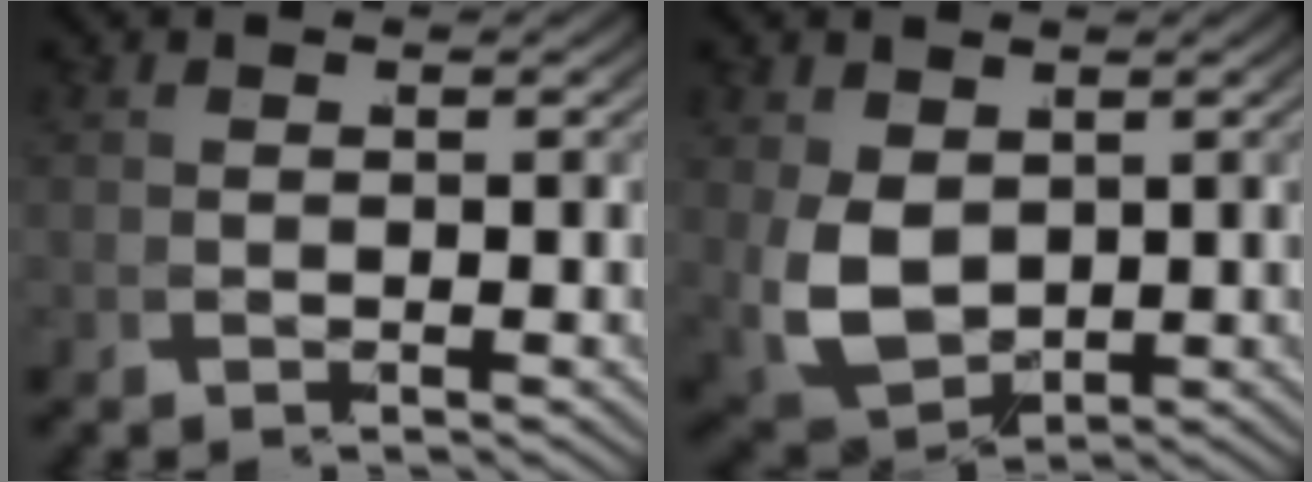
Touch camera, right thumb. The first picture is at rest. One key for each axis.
{"total": 6.6, "fx": 0.4, "fy": 4.8, "fz": 4.5, "tx": -0.125, "ty": -0.044, "tz": 0.038}